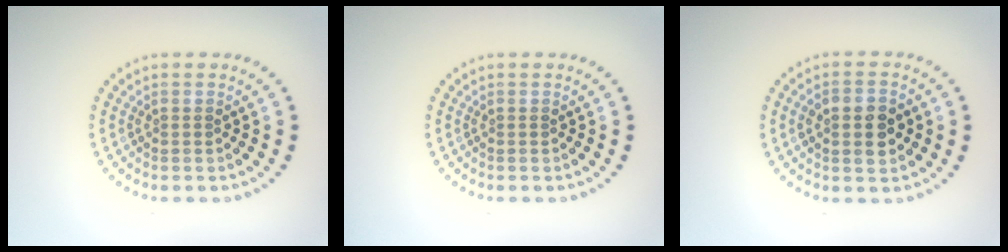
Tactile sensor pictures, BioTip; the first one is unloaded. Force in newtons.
{"total": 0.0}
{"total": 3.3, "press": 3.3, "slide": 0.4}